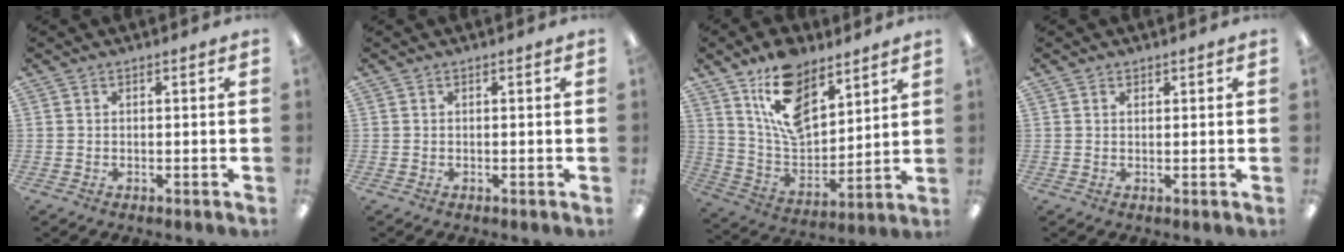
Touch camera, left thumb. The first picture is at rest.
{"total": 0.0}
{"total": 15.4, "force": [10.1, 8.3, 8.2], "torque": [-0.146, -0.051, 0.189]}
{"total": 0.7, "force": [0.6, 0.4, 0.2], "torque": [0.004, -0.002, 0.009]}